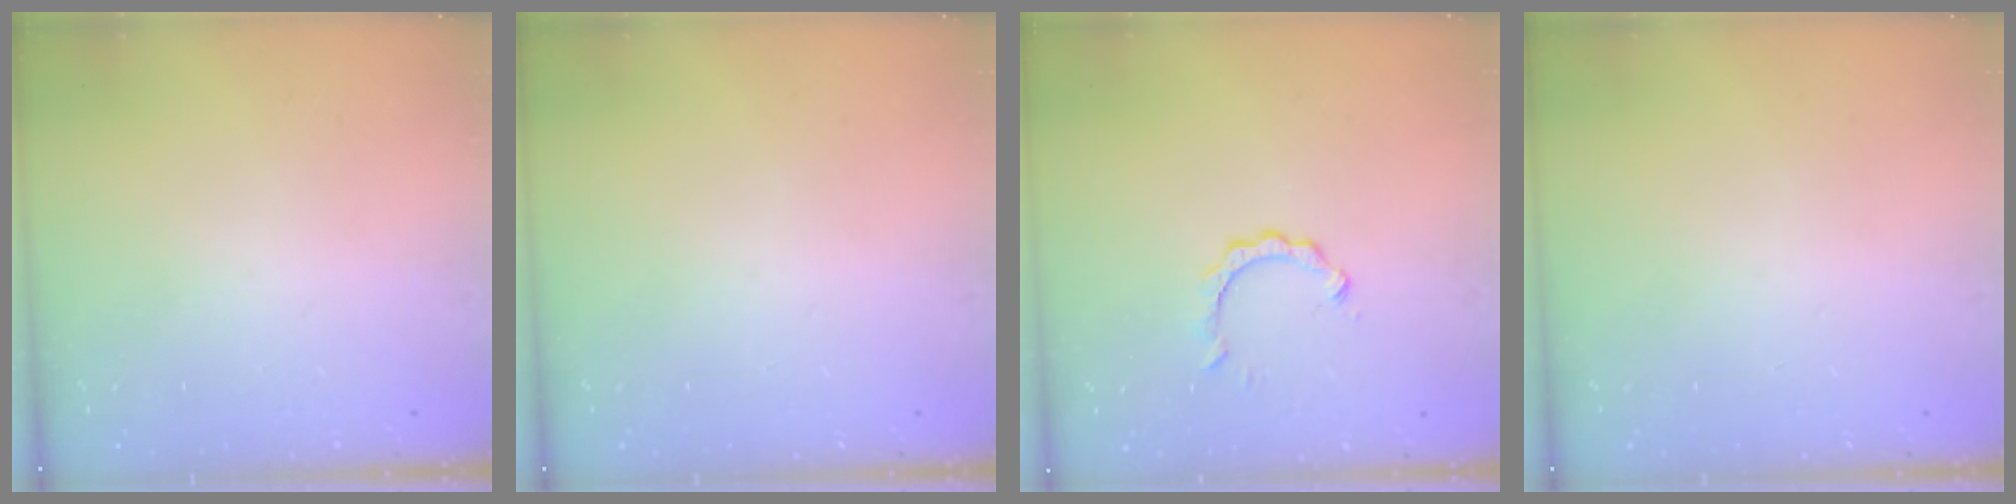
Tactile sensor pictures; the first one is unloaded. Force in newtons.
{"total": 0.0}
{"total": 2.7, "press": 2.7, "slide": 0.3}
{"total": 0.0}